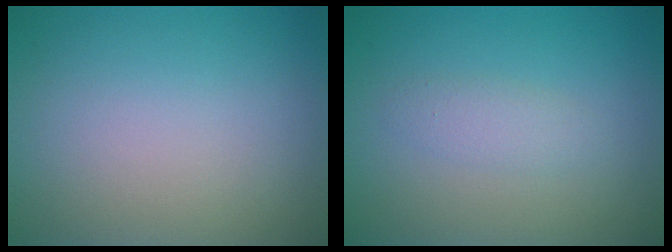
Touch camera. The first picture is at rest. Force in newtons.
{"total": 1.4, "press": 1.4, "slide": 0.0}